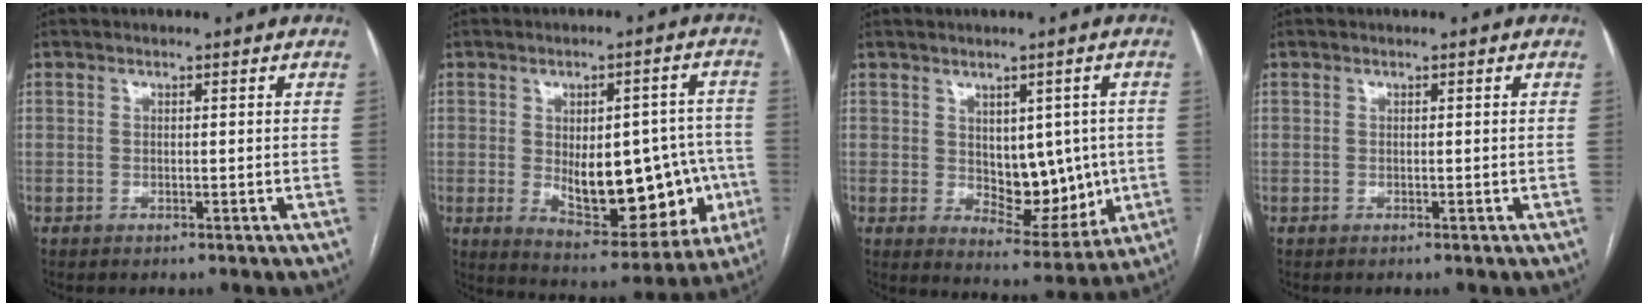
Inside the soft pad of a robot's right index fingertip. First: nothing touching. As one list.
[{"total": 16.4, "force": [-2.3, 7.8, 14.3], "torque": [-0.190, 0.015, -0.007]}, {"total": 9.2, "force": [0.3, 5.3, 7.5], "torque": [-0.091, 0.000, 0.026]}, {"total": 0.0}]